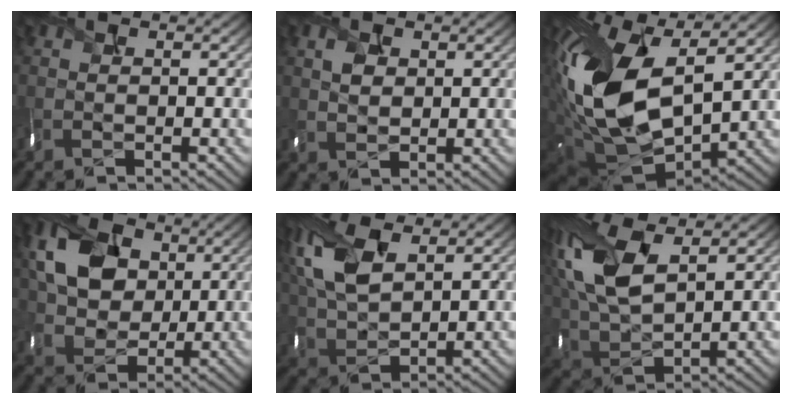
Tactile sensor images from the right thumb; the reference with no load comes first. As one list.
[{"total": 2.1, "force": [0.8, 1.7, 0.9], "torque": [-0.029, -0.007, 0.025]}, {"total": 18.4, "force": [2.8, 10.9, 14.6], "torque": [-0.327, -0.021, 0.067]}, {"total": 9.5, "force": [2.5, 7.6, 5.1], "torque": [-0.128, 0.003, 0.042]}, {"total": 10.1, "force": [4.0, 5.3, 7.7], "torque": [-0.217, 0.004, 0.083]}, {"total": 12.4, "force": [4.8, 6.2, 9.6], "torque": [-0.253, 0.004, 0.100]}]